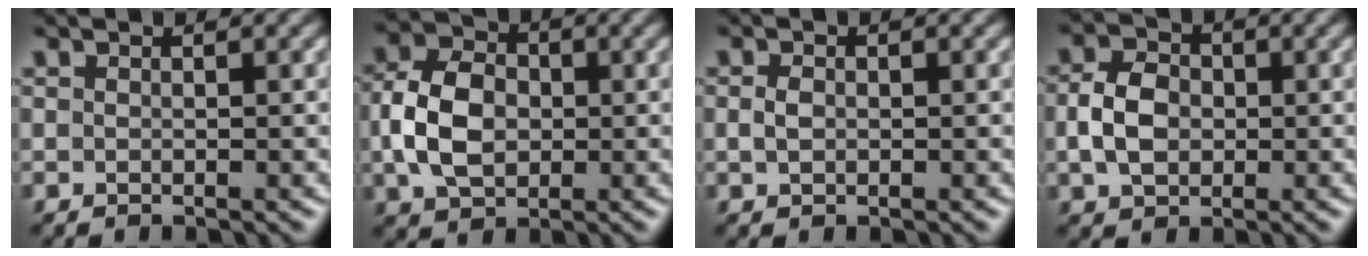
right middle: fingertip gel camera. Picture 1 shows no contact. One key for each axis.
{"total": 6.4, "fx": -0.3, "fy": 4.7, "fz": 4.4, "tx": -0.092, "ty": 0.006, "tz": -0.013}
{"total": 1.3, "fx": 0.0, "fy": 0.9, "fz": 0.9, "tx": -0.020, "ty": 0.000, "tz": 0.001}
{"total": 4.3, "fx": -0.2, "fy": 3.2, "fz": 2.8, "tx": -0.059, "ty": 0.003, "tz": -0.009}